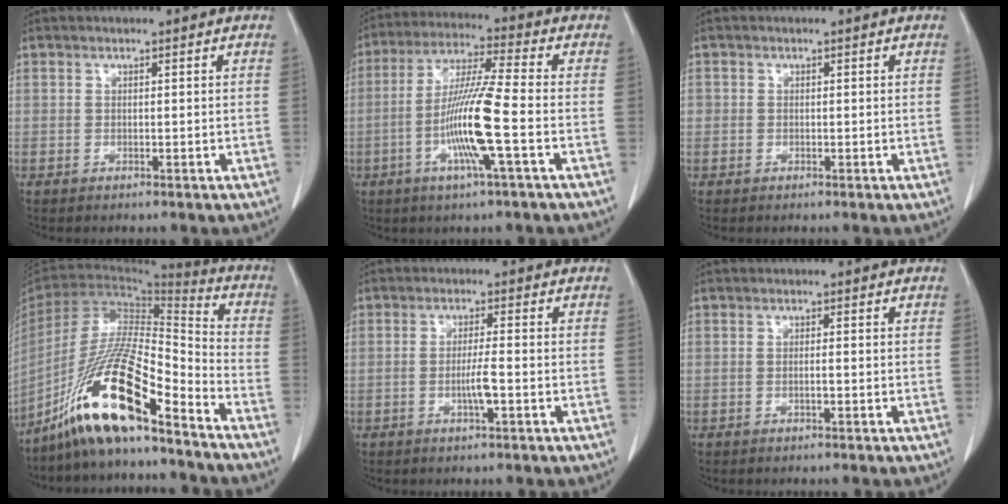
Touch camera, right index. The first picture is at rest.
{"total": 11.8, "force": [-3.2, -0.5, 11.3], "torque": [-0.224, -0.008, -0.068]}
{"total": 0.8, "force": [0.0, 0.7, 0.1], "torque": [0.006, 0.003, -0.003]}
{"total": 18.0, "force": [-12.3, 1.9, 12.9], "torque": [-0.260, -0.015, -0.229]}
{"total": 3.3, "force": [-1.0, -0.1, 3.2], "torque": [-0.063, -0.004, -0.019]}
{"total": 0.8, "force": [-0.3, 0.0, 0.8], "torque": [-0.018, 0.000, -0.005]}